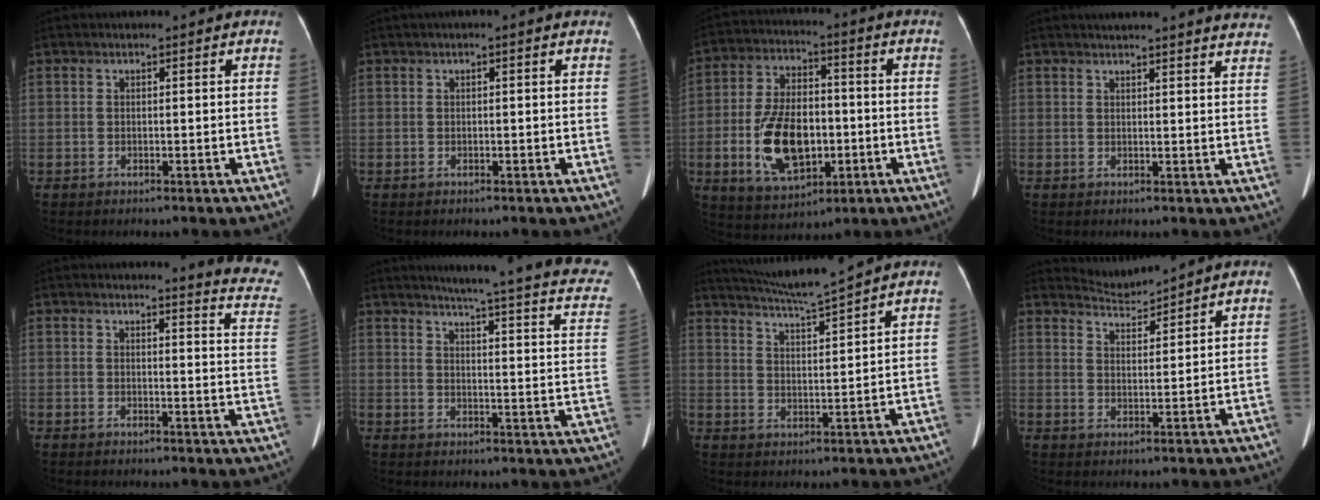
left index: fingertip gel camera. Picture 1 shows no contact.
{"total": 0.7, "force": [0.2, 0.0, 0.7], "torque": [-0.012, 0.006, 0.001]}
{"total": 13.5, "force": [-2.9, 7.5, 10.8], "torque": [-0.220, 0.006, -0.040]}
{"total": 16.4, "force": [15.4, 1.2, 5.4], "torque": [-0.066, -0.022, 0.170]}
{"total": 9.8, "force": [9.6, -0.3, 2.2], "torque": [-0.006, -0.089, 0.074]}
{"total": 21.6, "force": [18.2, 1.3, 11.6], "torque": [-0.150, -0.049, 0.198]}
{"total": 7.6, "force": [6.9, -1.9, 2.4], "torque": [-0.051, -0.004, 0.128]}
{"total": 3.7, "force": [3.5, -0.9, -0.8], "torque": [0.007, -0.005, 0.073]}